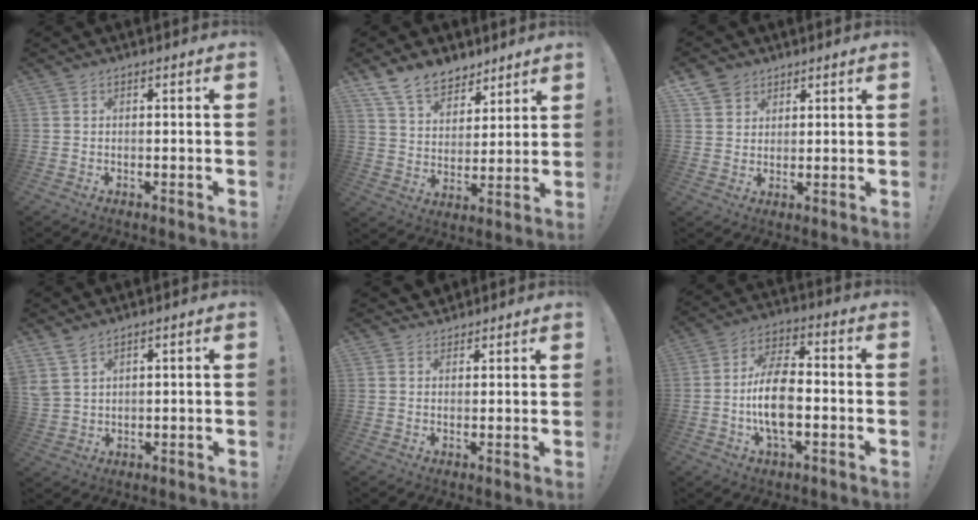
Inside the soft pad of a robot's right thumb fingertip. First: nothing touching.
{"total": 12.6, "force": [9.6, 7.0, 4.1], "torque": [-0.079, -0.063, 0.187]}
{"total": 5.2, "force": [3.6, 3.6, 0.6], "torque": [-0.014, -0.021, 0.071]}
{"total": 5.4, "force": [4.1, 2.4, 2.5], "torque": [-0.049, -0.016, 0.081]}
{"total": 3.0, "force": [2.6, 1.5, 0.0], "torque": [0.010, -0.014, 0.047]}
{"total": 12.5, "force": [-2.6, 6.2, 10.6], "torque": [-0.202, 0.008, -0.048]}